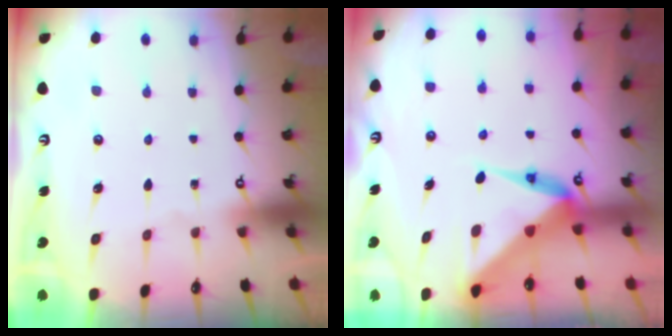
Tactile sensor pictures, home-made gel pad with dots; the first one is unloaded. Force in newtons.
{"total": 8.1, "press": 8.1, "slide": 0.6}